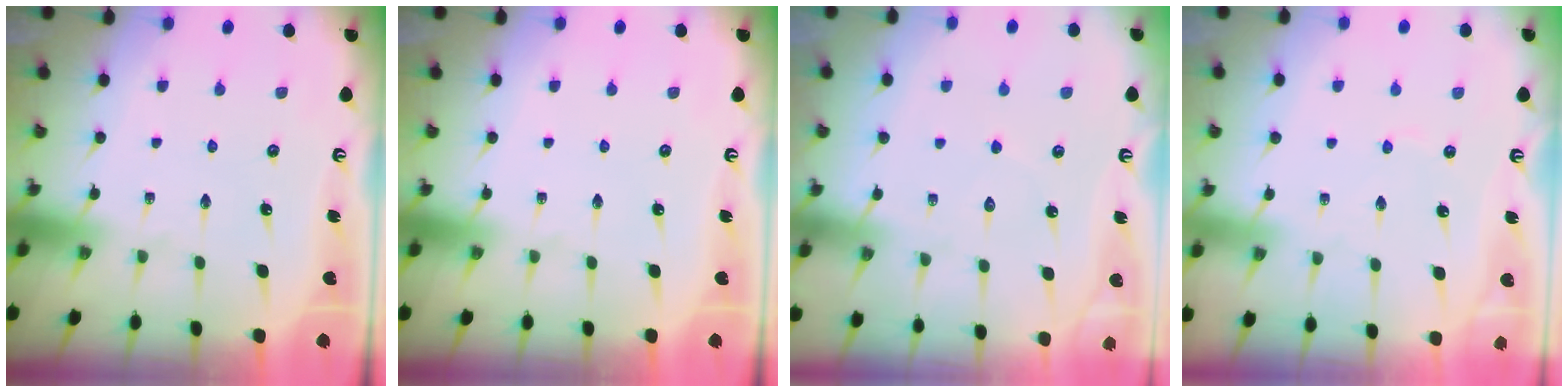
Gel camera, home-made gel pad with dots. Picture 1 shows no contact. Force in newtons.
{"total": 0.0}
{"total": 3.9, "press": 3.9, "slide": 0.4}
{"total": 1.6, "press": 1.6, "slide": 0.3}